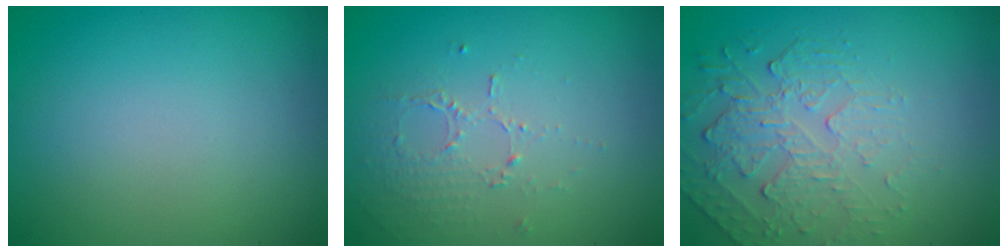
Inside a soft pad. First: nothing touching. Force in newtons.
{"total": 1.4, "press": 0.8, "slide": 1.2}
{"total": 2.4, "press": 1.7, "slide": 1.7}